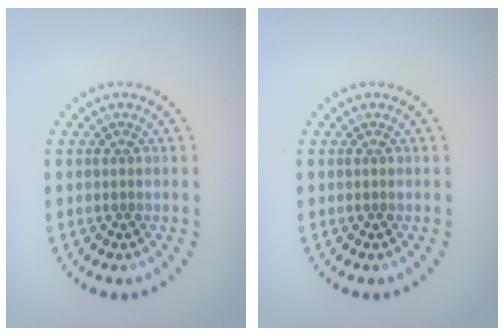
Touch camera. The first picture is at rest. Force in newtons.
{"total": 0.0}